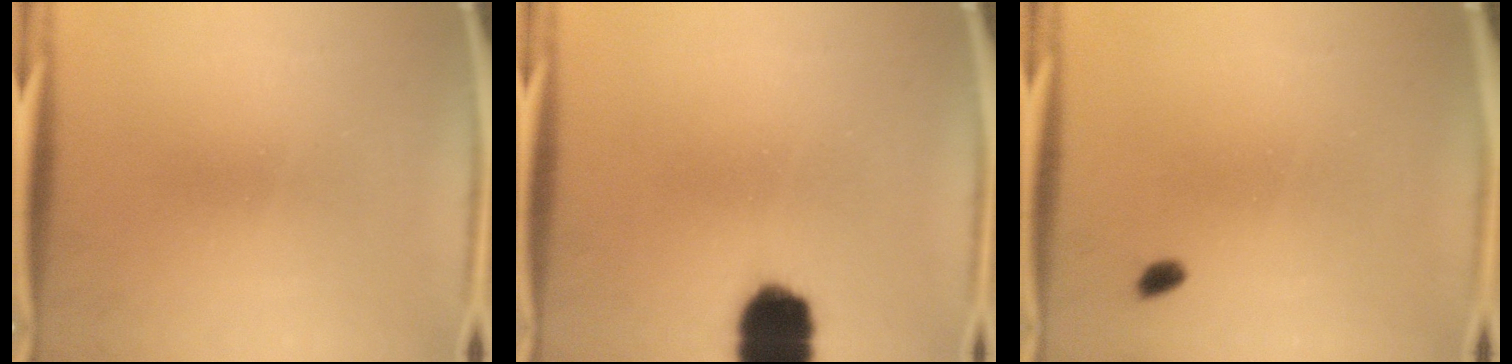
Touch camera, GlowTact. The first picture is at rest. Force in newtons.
{"total": 10.3}
{"total": 1.3}